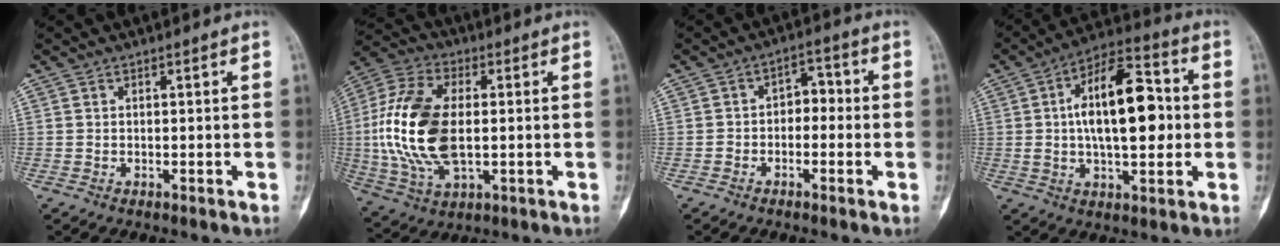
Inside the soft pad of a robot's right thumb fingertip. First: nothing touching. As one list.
[{"total": 18.8, "force": [0.0, 10.4, 15.6], "torque": [-0.334, 0.003, 0.003]}, {"total": 4.6, "force": [-0.7, 3.3, 3.2], "torque": [-0.021, 0.025, -0.023]}, {"total": 17.6, "force": [1.4, 8.2, 15.5], "torque": [-0.233, 0.020, 0.017]}]